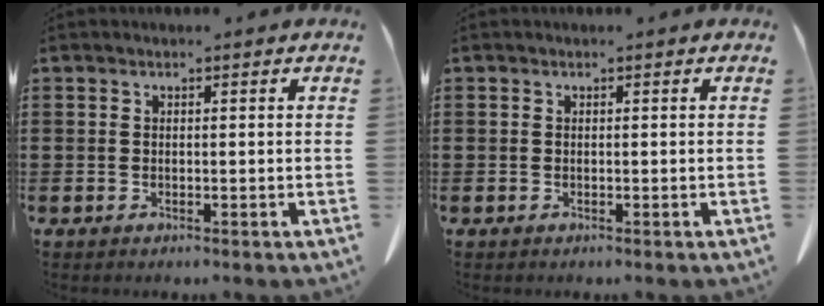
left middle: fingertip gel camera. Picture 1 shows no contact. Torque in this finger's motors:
{"motor_torque": [-1.97, -0.17, 0.05, -0.01]}